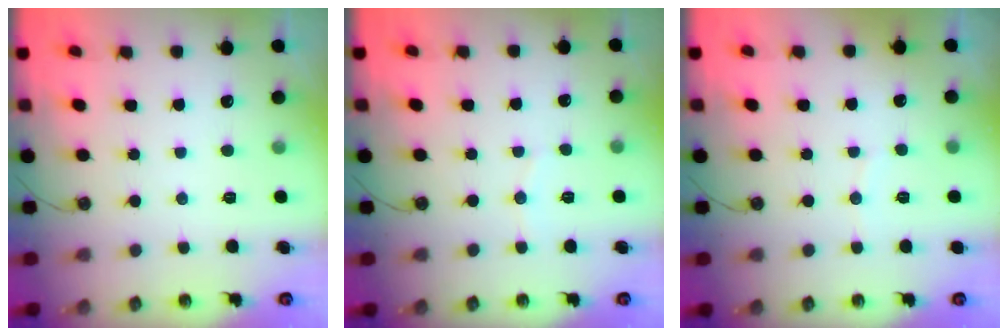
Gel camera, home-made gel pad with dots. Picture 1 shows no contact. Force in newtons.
{"total": 3.1, "press": 3.1, "slide": 0.2}
{"total": 2.2, "press": 2.2, "slide": 0.2}